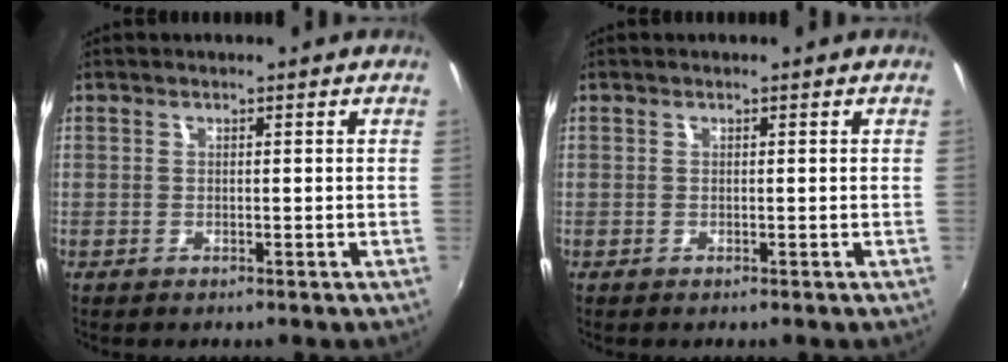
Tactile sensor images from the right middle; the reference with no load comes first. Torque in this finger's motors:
{"motor_torque": [0.00, 0.00, -0.01, 0.00]}